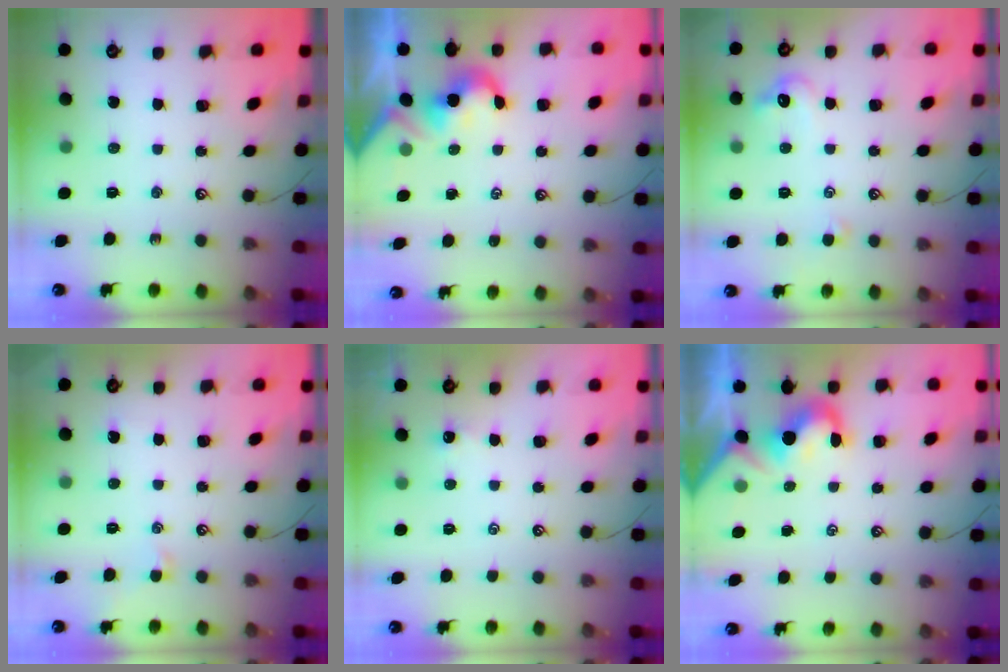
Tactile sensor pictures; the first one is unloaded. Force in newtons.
{"total": 2.0, "press": 2.0, "slide": 0.5}
{"total": 2.6, "press": 2.5, "slide": 0.5}
{"total": 0.8, "press": 0.6, "slide": 0.5}
{"total": 2.0, "press": 2.0, "slide": 0.4}
{"total": 2.0, "press": 1.8, "slide": 0.9}